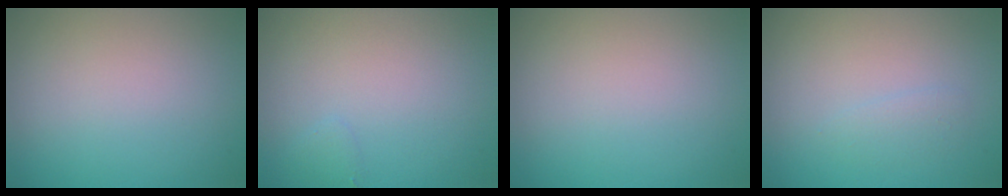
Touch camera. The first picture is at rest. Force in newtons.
{"total": 0.6, "press": 0.6, "slide": 0.0}
{"total": 0.0}
{"total": 1.0, "press": 1.0, "slide": 0.0}